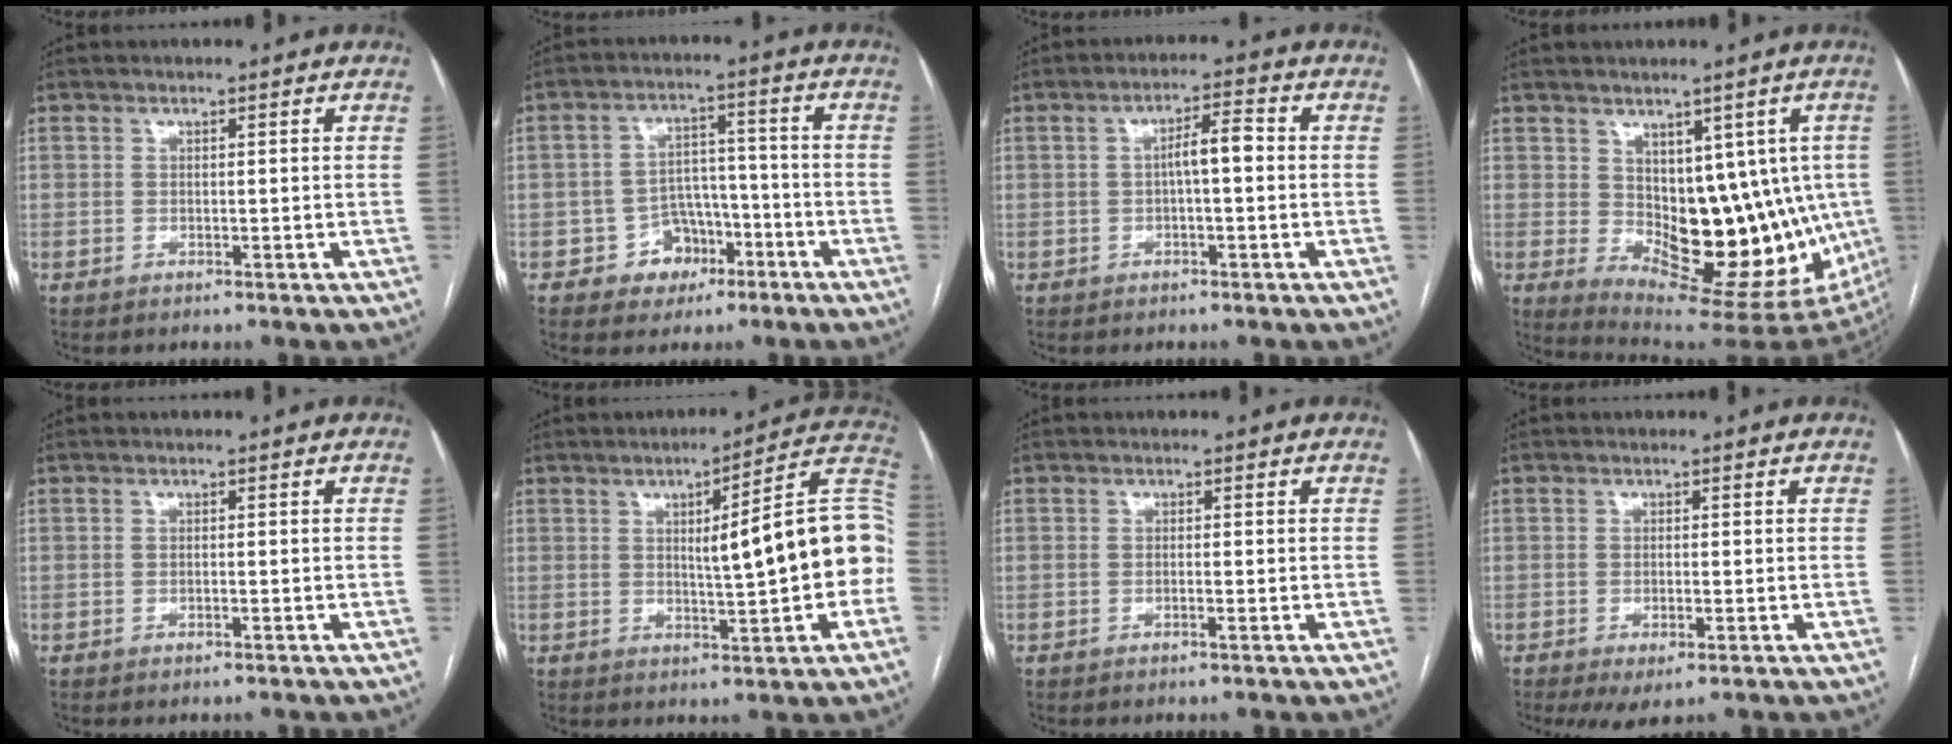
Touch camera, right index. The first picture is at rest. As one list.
[{"total": 6.3, "force": [-3.1, 5.2, 1.7], "torque": [-0.017, 0.022, -0.039]}, {"total": 4.1, "force": [-0.1, 0.8, 4.0], "torque": [-0.066, 0.015, -0.001]}, {"total": 16.6, "force": [-0.8, 8.3, 14.3], "torque": [-0.167, 0.005, 0.013]}, {"total": 0.6, "force": [-0.4, 0.1, 0.5], "torque": [-0.016, -0.002, -0.004]}, {"total": 14.3, "force": [-0.1, 1.1, 14.3], "torque": [-0.181, 0.031, -0.003]}, {"total": 0.7, "force": [-0.3, 0.0, 0.7], "torque": [-0.014, 0.000, -0.004]}, {"total": 3.7, "force": [-1.8, 0.8, 3.2], "torque": [-0.054, -0.011, -0.023]}]